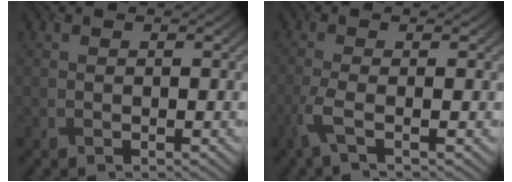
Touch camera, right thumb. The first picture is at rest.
{"total": 3.1, "force": [-1.3, 0.4, 2.8], "torque": [-0.062, 0.002, -0.042]}